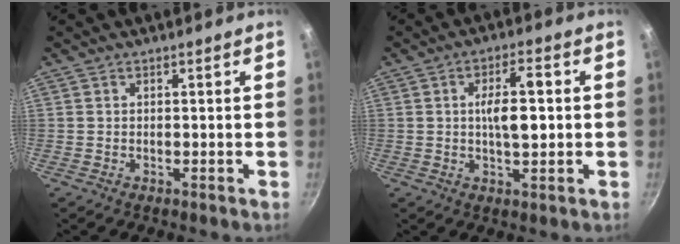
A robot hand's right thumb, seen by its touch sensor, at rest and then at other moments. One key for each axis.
{"total": 7.7, "fx": 0.3, "fy": 2.8, "fz": 7.1, "tx": -0.102, "ty": 0.008, "tz": 0.002}